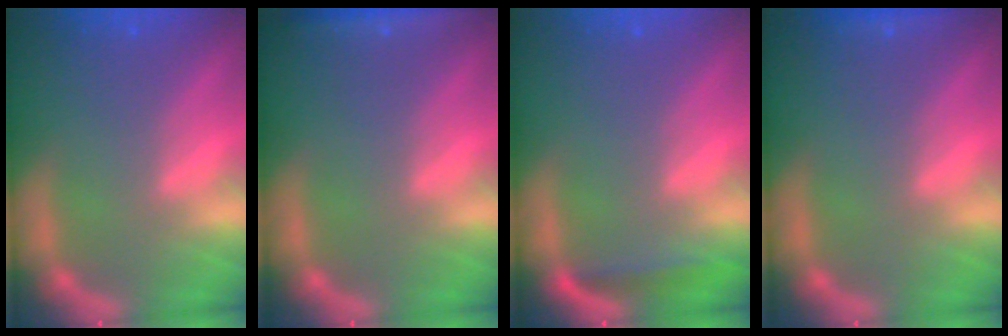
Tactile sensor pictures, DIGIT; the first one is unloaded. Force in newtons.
{"total": 3.0}
{"total": 1.9}
{"total": 0.9}